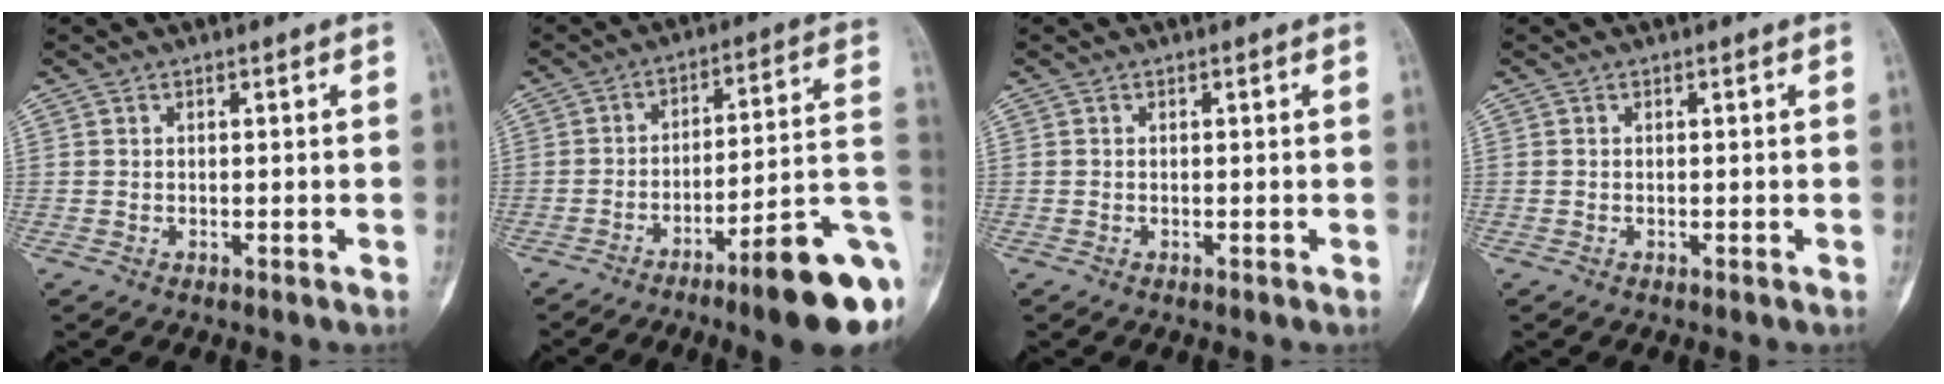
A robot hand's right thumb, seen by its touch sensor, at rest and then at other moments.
{"total": 19.2, "force": [-7.9, 3.5, 17.2], "torque": [-0.183, 0.059, -0.111]}
{"total": 0.0}
{"total": 0.0}